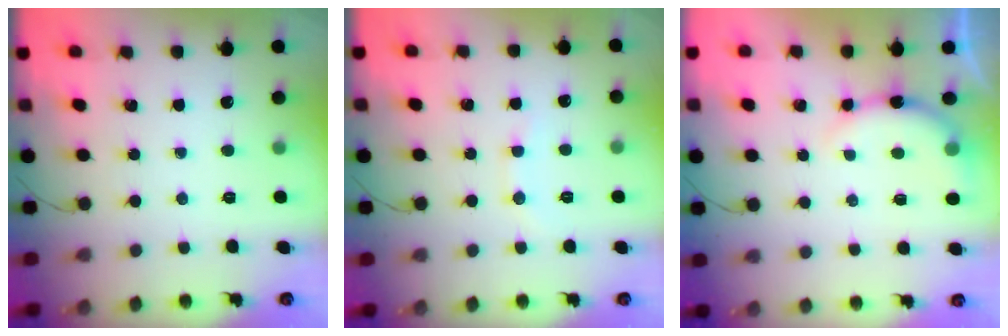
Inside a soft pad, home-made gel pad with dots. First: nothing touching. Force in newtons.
{"total": 5.9, "press": 5.8, "slide": 1.2}
{"total": 7.9, "press": 7.8, "slide": 1.0}